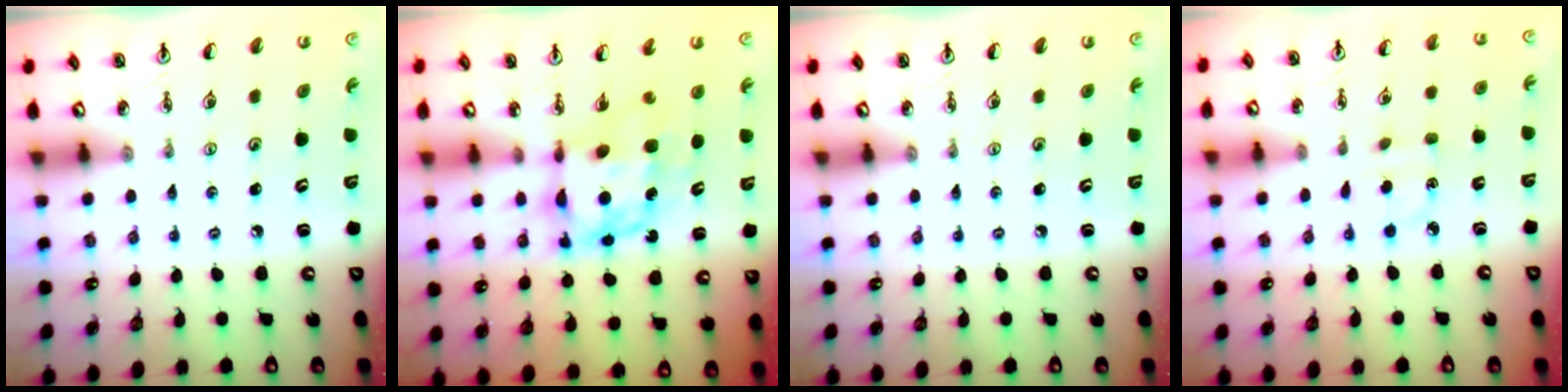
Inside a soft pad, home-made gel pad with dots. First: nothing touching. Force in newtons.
{"total": 6.8, "press": 6.7, "slide": 0.7}
{"total": 0.0}
{"total": 3.2, "press": 3.1, "slide": 0.5}